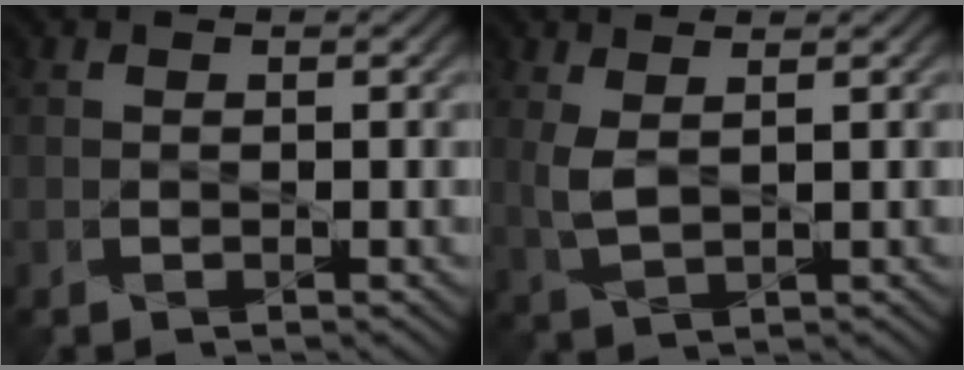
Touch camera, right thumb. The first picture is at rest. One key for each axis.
{"total": 2.8, "fx": 1.4, "fy": 0.8, "fz": 2.3, "tx": -0.068, "ty": 0.003, "tz": 0.030}